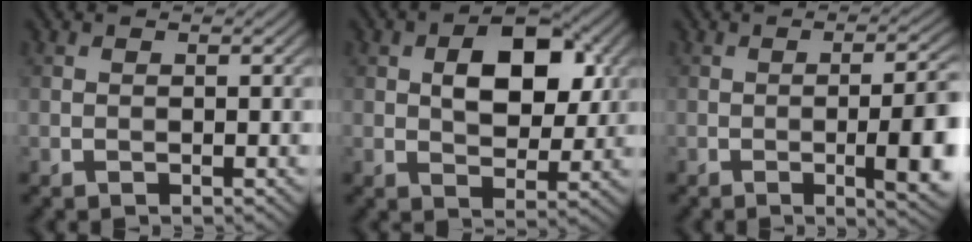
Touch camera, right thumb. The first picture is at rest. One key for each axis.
{"total": 8.3, "fx": 1.9, "fy": 4.9, "fz": 6.4, "tx": -0.094, "ty": 0.003, "tz": 0.027}
{"total": 8.9, "fx": -1.8, "fy": 2.4, "fz": 8.4, "tx": -0.113, "ty": -0.002, "tz": -0.021}